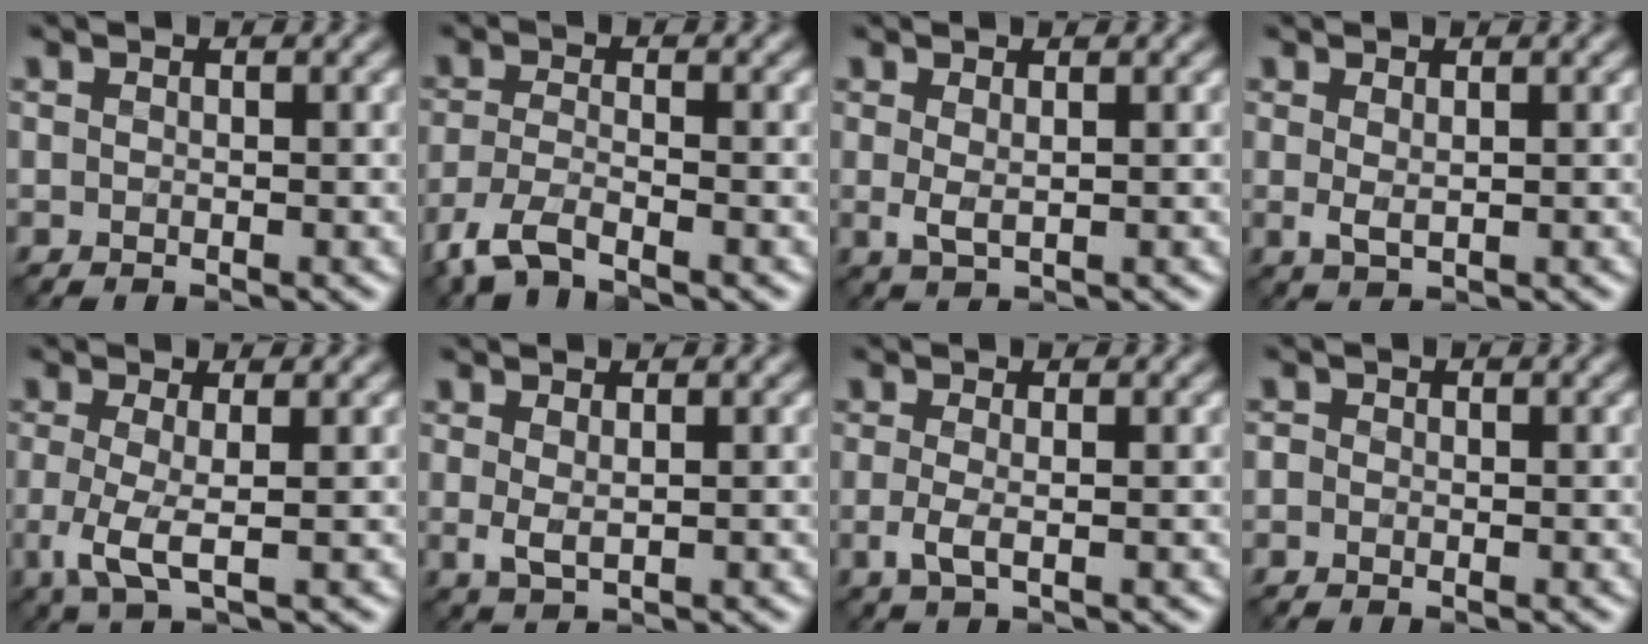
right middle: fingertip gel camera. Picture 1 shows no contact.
{"total": 3.6, "force": [-2.7, 0.8, 2.2], "torque": [-0.057, -0.007, -0.067]}
{"total": 1.4, "force": [0.3, 0.6, 1.3], "torque": [-0.029, 0.003, 0.006]}
{"total": 1.3, "force": [0.3, 0.6, 1.1], "torque": [-0.025, 0.003, 0.007]}
{"total": 3.1, "force": [-0.4, 0.8, 3.0], "torque": [-0.072, -0.006, -0.013]}
{"total": 1.5, "force": [0.3, 0.7, 1.4], "torque": [-0.031, 0.003, 0.006]}
{"total": 1.7, "force": [-0.3, 0.5, 1.6], "torque": [-0.039, -0.001, -0.010]}
{"total": 0.6, "force": [-0.3, 0.5, 0.1], "torque": [-0.001, 0.002, -0.008]}